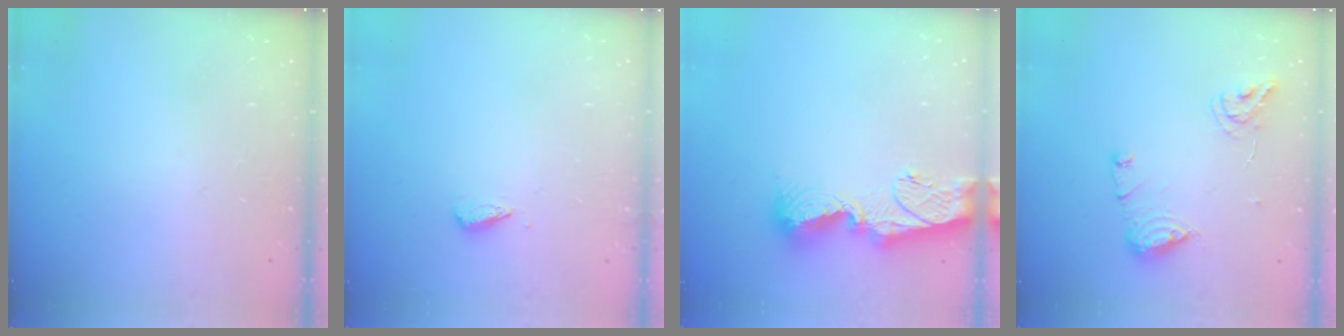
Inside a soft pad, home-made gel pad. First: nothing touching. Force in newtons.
{"total": 3.0, "press": 3.0, "slide": 0.1}
{"total": 11.9, "press": 11.9, "slide": 1.4}
{"total": 10.7, "press": 10.7, "slide": 1.0}